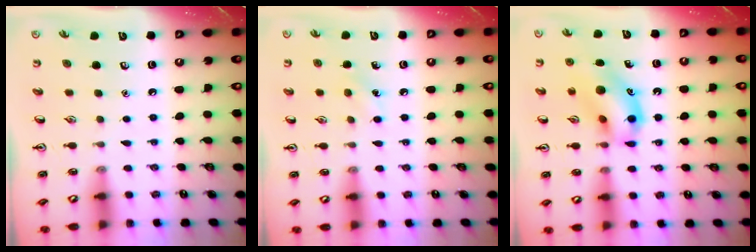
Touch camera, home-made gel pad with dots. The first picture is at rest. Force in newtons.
{"total": 5.9, "press": 5.7, "slide": 1.6}
{"total": 13.9, "press": 13.7, "slide": 2.6}